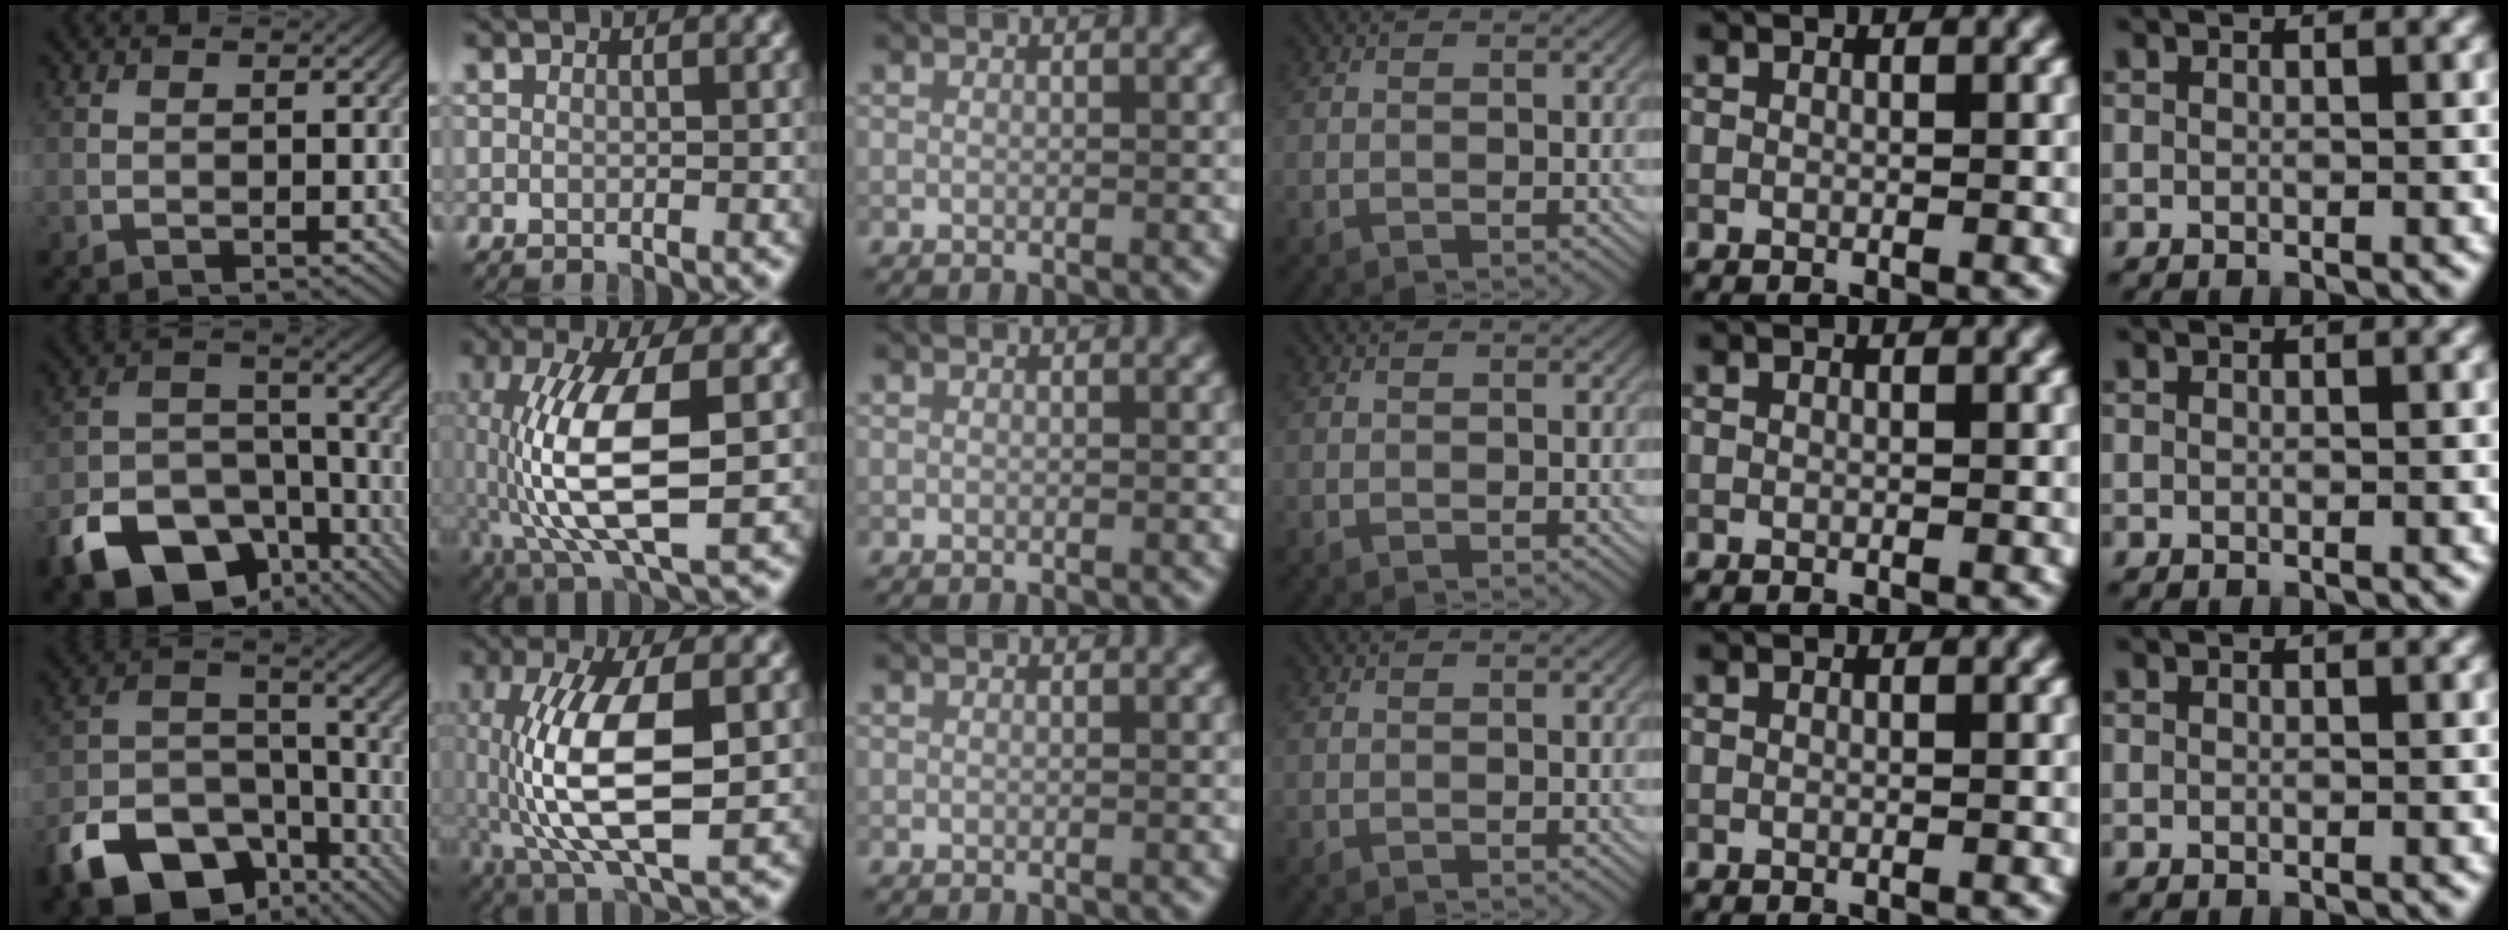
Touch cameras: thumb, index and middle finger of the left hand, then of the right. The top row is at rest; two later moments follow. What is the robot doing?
{"motion": "lift_and_place", "object": "coin"}